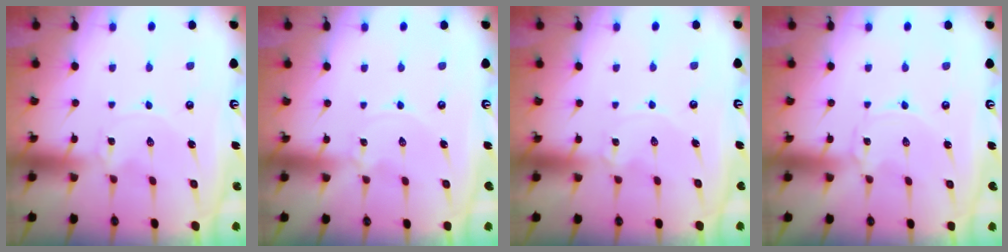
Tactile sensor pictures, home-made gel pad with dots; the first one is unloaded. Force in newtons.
{"total": 0.0}
{"total": 1.1, "press": 1.1, "slide": 0.2}
{"total": 0.5, "press": 0.4, "slide": 0.2}